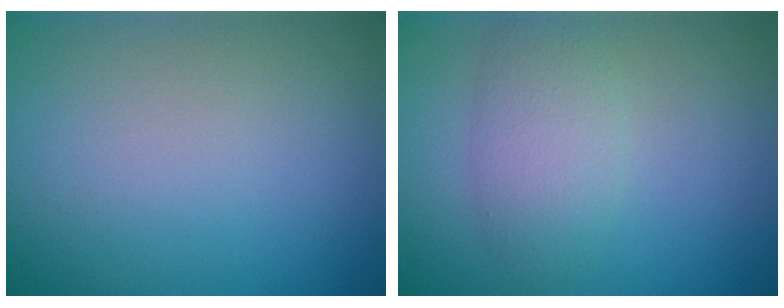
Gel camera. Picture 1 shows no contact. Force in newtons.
{"total": 3.1, "press": 3.1, "slide": 0.1}